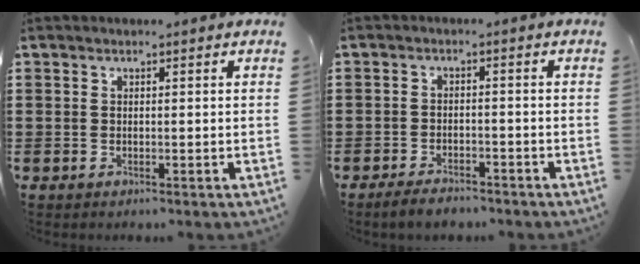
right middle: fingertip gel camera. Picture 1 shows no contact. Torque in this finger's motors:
{"motor_torque": [0.39, -0.36, 0.04, 0.08]}